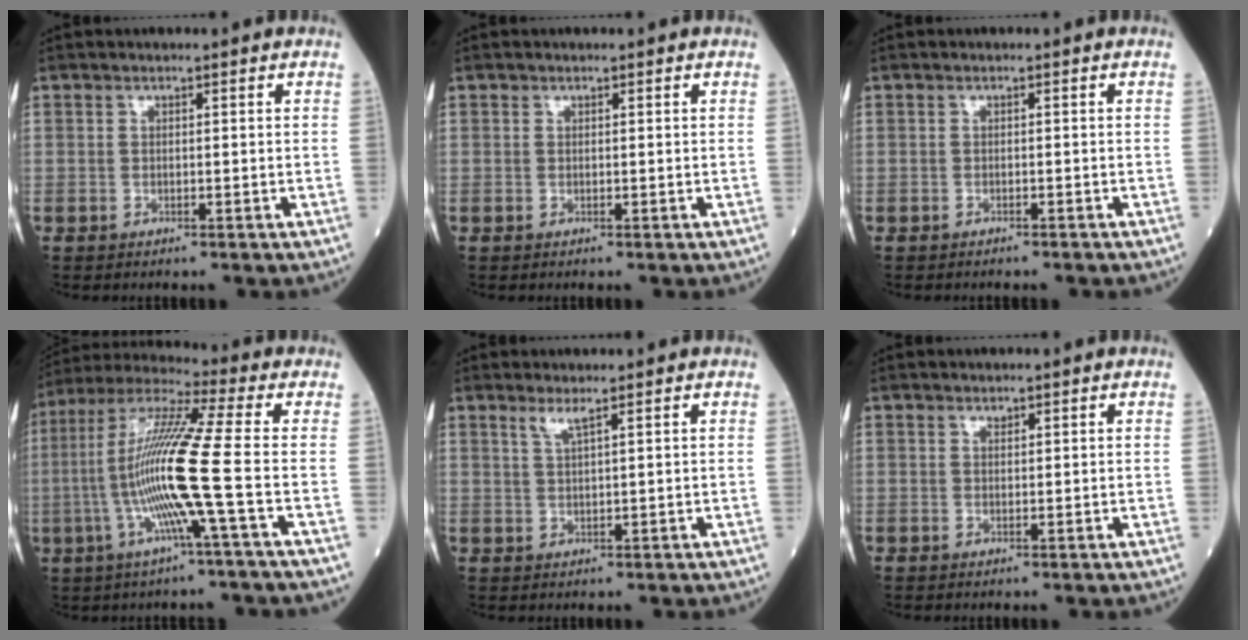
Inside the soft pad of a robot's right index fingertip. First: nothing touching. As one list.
[{"total": 0.0}, {"total": 1.7, "force": [-1.5, 0.3, 0.5], "torque": [-0.017, -0.004, -0.018]}, {"total": 14.2, "force": [-2.8, -1.5, 13.8], "torque": [-0.277, 0.001, -0.063]}, {"total": 1.9, "force": [1.4, -0.3, 1.2], "torque": [-0.029, -0.004, 0.033]}, {"total": 0.5, "force": [0.5, 0.2, 0.1], "torque": [-0.006, -0.001, 0.011]}]